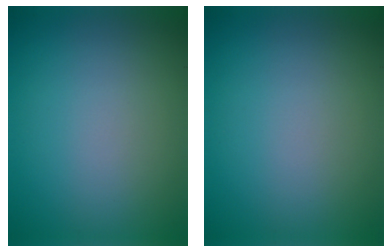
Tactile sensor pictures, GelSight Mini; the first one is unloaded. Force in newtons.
{"total": 0.0}